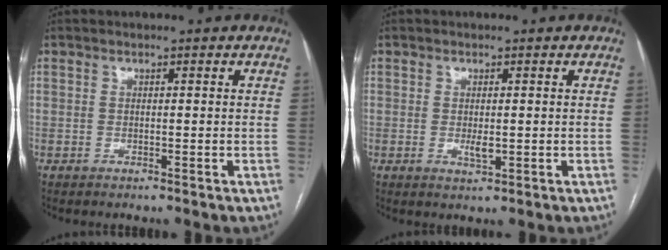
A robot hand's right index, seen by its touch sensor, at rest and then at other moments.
{"total": 2.1, "force": [-0.2, 0.7, 1.9], "torque": [-0.036, -0.004, -0.001]}